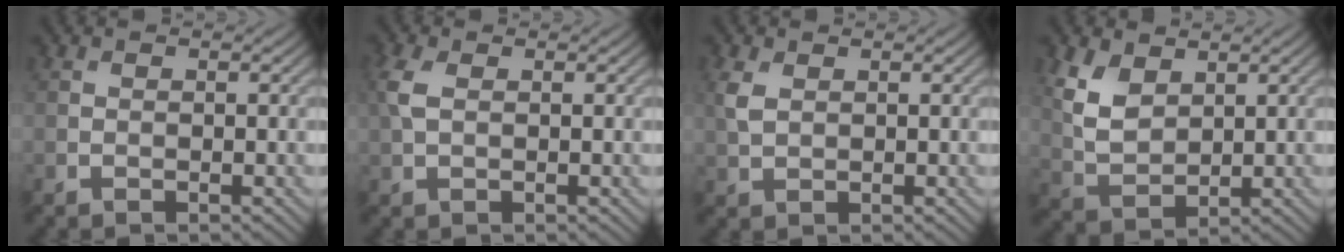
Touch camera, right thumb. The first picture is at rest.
{"total": 2.9, "force": [0.7, 1.7, 2.3], "torque": [-0.069, 0.007, 0.011]}
{"total": 2.5, "force": [0.9, 1.6, 1.7], "torque": [-0.053, 0.004, 0.019]}
{"total": 6.1, "force": [3.0, 3.6, 3.9], "torque": [-0.102, -0.002, 0.062]}